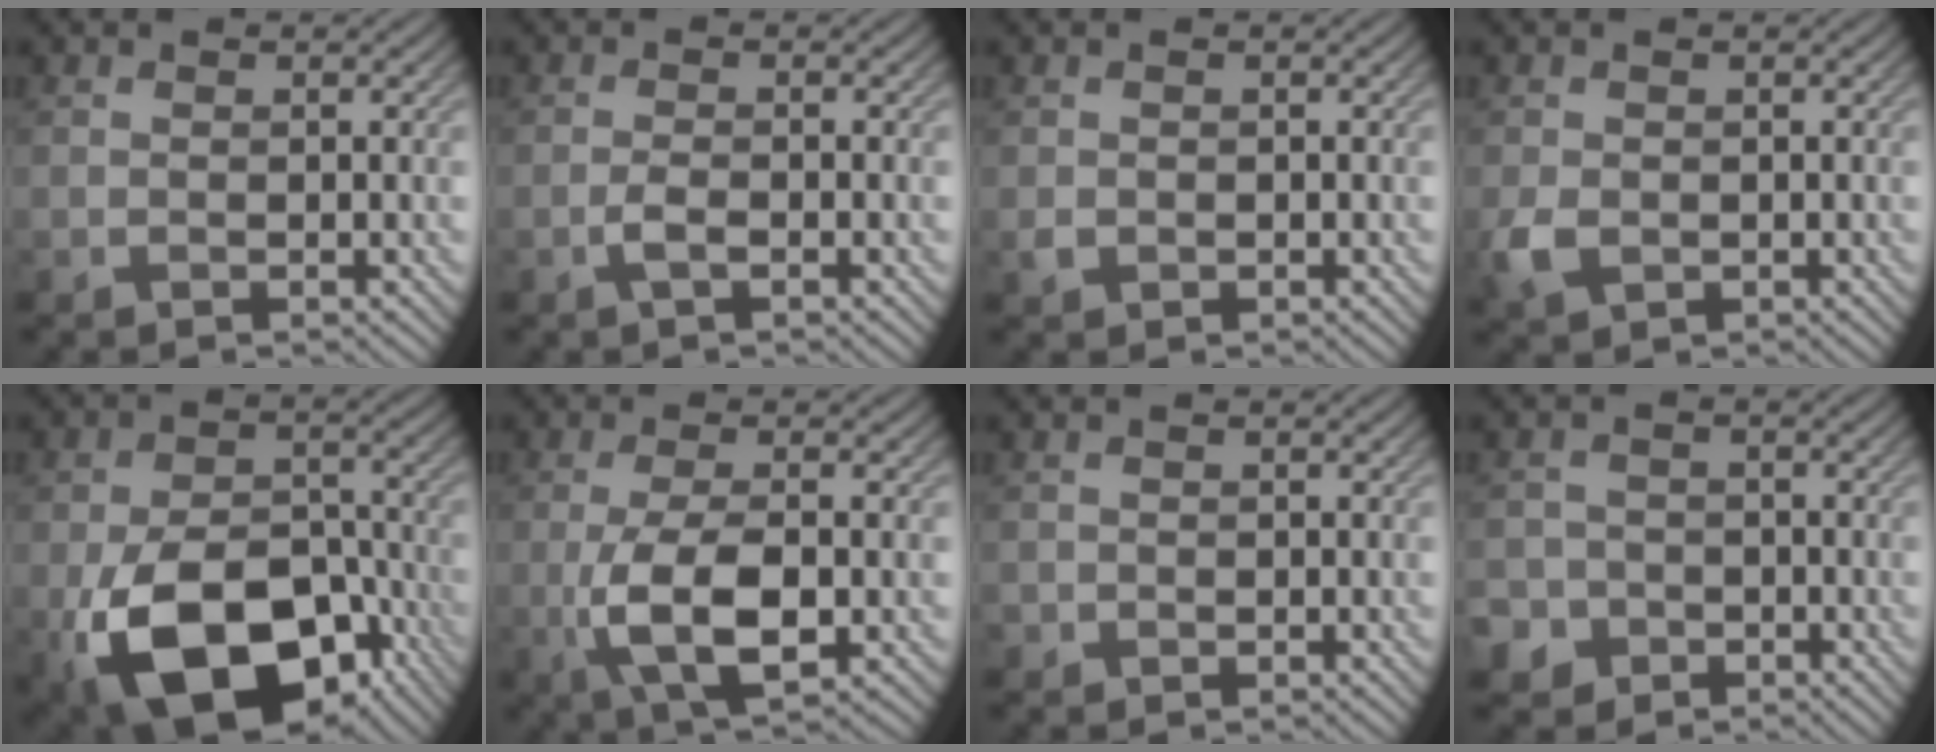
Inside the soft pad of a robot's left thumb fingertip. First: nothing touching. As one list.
[{"total": 1.8, "force": [-0.9, 0.5, 1.5], "torque": [-0.033, 0.003, -0.022]}, {"total": 1.0, "force": [-0.2, 0.9, 0.4], "torque": [-0.010, -0.006, -0.003]}, {"total": 3.0, "force": [-0.7, 2.3, 1.8], "torque": [-0.047, -0.011, -0.015]}, {"total": 16.9, "force": [-7.5, 10.2, 11.3], "torque": [-0.207, -0.039, -0.124]}, {"total": 7.9, "force": [-1.7, 3.2, 7.0], "torque": [-0.148, -0.007, -0.030]}, {"total": 0.6, "force": [-0.2, 0.5, -0.1], "torque": [0.005, -0.003, -0.008]}, {"total": 4.2, "force": [-2.3, 3.4, 0.5], "torque": [-0.004, -0.003, -0.053]}]